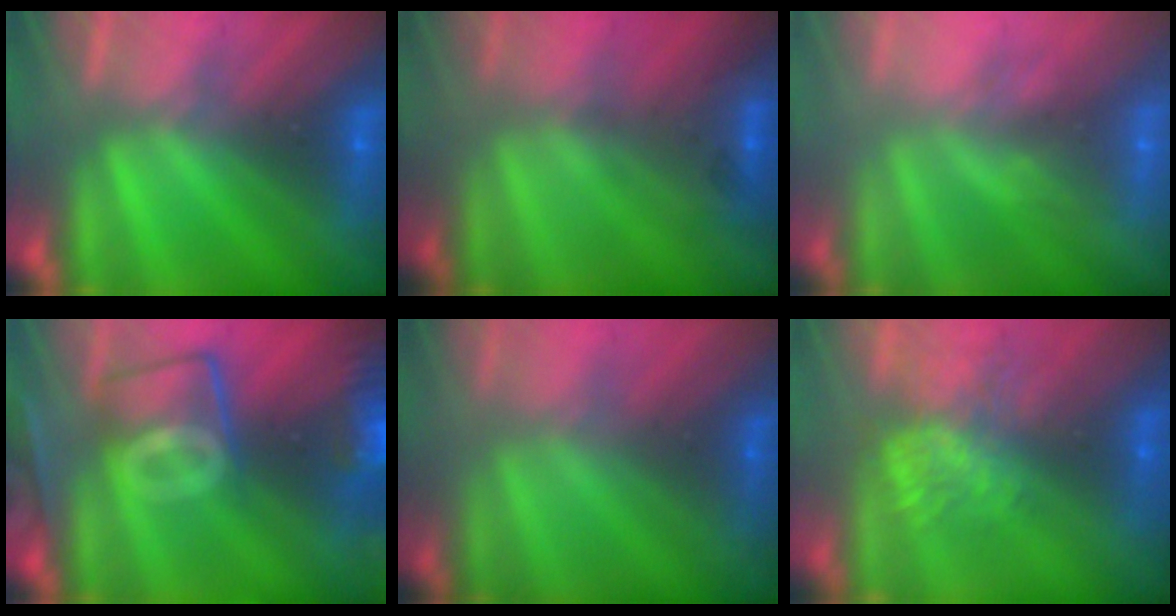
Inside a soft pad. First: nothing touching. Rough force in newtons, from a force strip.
{"total": 2.2}
{"total": 2.3}
{"total": 8.1}
{"total": 1.6}
{"total": 7.5}